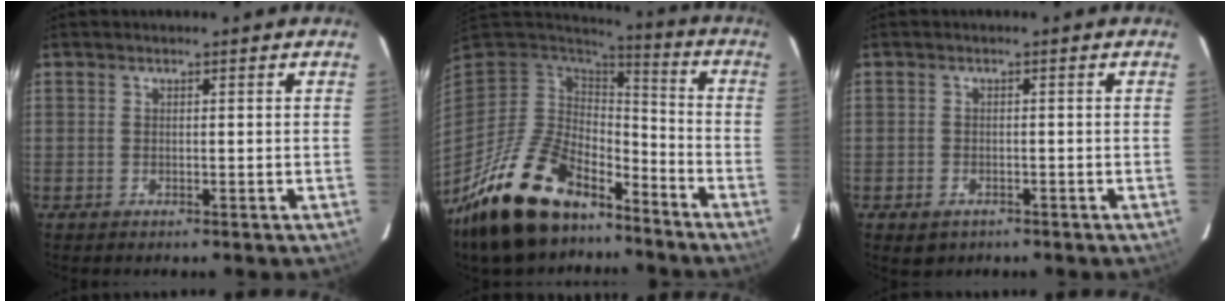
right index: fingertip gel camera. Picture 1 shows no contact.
{"total": 22.8, "force": [-16.0, 10.5, 12.4], "torque": [-0.249, -0.015, -0.266]}
{"total": 2.8, "force": [-1.5, 2.1, 1.0], "torque": [-0.021, -0.003, -0.017]}